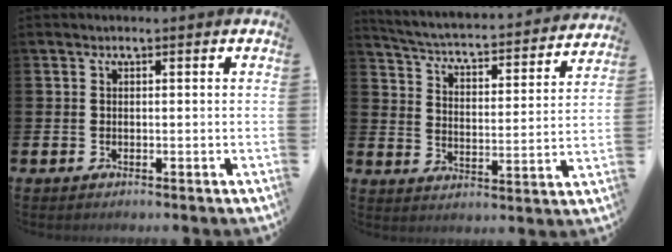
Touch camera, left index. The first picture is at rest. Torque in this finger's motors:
{"motor_torque": [-0.40, -0.54, -0.25, 0.14]}